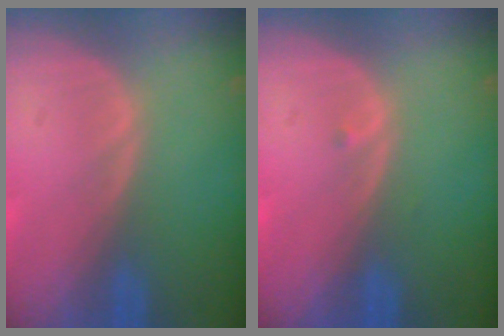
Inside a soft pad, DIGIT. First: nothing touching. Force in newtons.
{"total": 0.5, "press": 0.4, "slide": 0.3}